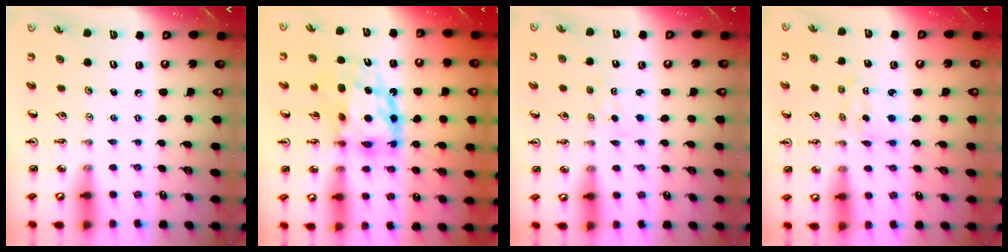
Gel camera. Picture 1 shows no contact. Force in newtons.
{"total": 11.3, "press": 11.3, "slide": 1.2}
{"total": 1.5, "press": 1.4, "slide": 0.3}
{"total": 2.0, "press": 1.9, "slide": 0.5}